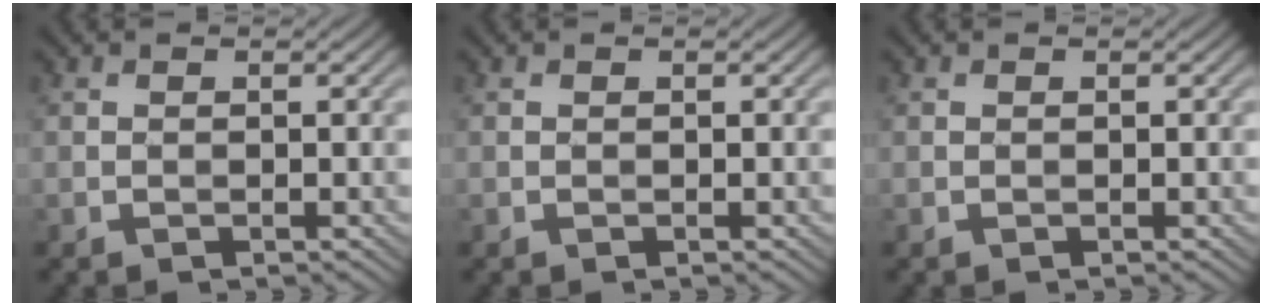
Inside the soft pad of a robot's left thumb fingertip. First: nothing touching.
{"total": 0.0}
{"total": 0.0}